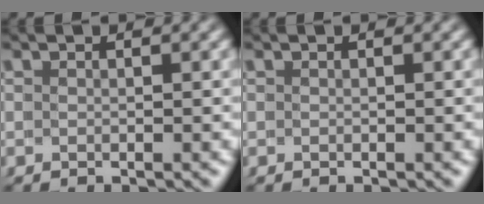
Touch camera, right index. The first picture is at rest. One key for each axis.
{"total": 0.0}